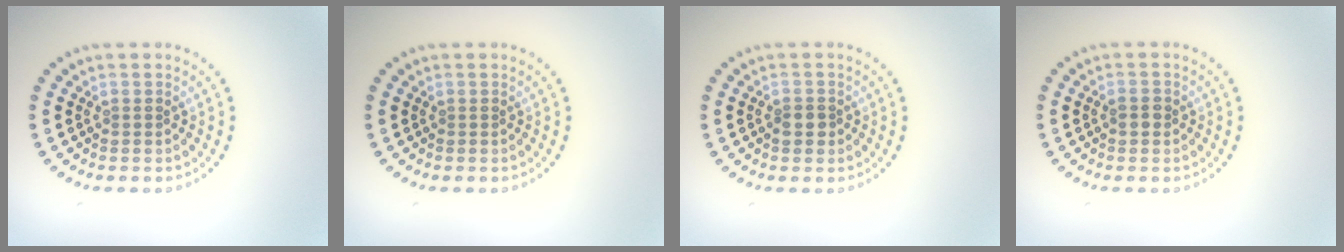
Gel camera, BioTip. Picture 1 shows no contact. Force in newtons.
{"total": 0.0}
{"total": 1.4, "press": 1.3, "slide": 0.5}
{"total": 1.2, "press": 1.2, "slide": 0.1}